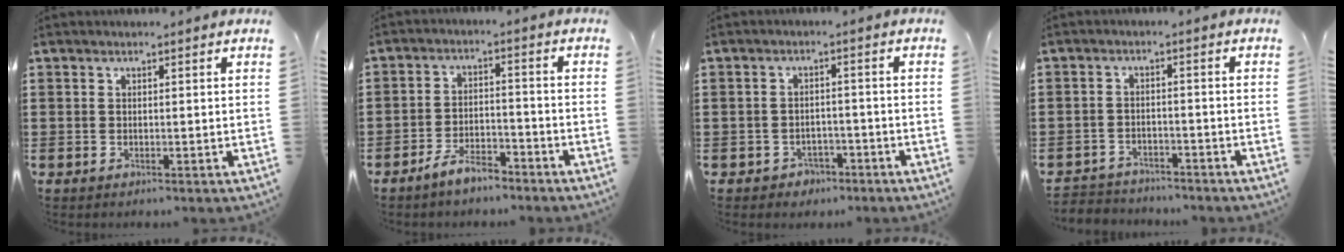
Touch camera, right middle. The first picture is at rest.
{"total": 5.4, "force": [-4.9, 1.4, 1.9], "torque": [-0.042, 0.005, -0.096]}
{"total": 2.4, "force": [-2.1, 1.2, 0.0], "torque": [-0.008, 0.001, -0.048]}
{"total": 3.2, "force": [-3.1, 0.7, -0.4], "torque": [-0.003, -0.002, -0.069]}